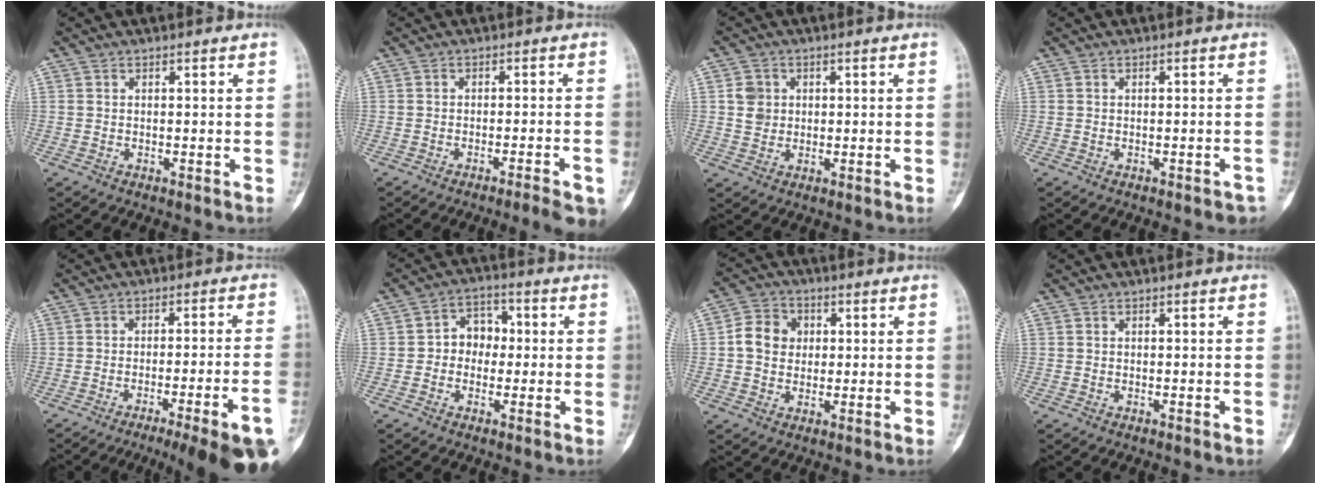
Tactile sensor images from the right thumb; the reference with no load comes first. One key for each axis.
{"total": 6.8, "fx": -4.8, "fy": 0.5, "fz": 4.8, "tx": -0.056, "ty": 0.014, "tz": -0.062}
{"total": 3.8, "fx": 0.6, "fy": 3.5, "fz": 1.3, "tx": 0.000, "ty": 0.001, "tz": 0.010}
{"total": 2.4, "fx": -1.8, "fy": 0.9, "fz": 1.4, "tx": -0.009, "ty": 0.012, "tz": -0.017}
{"total": 16.9, "fx": -10.1, "fy": 1.5, "fz": 13.5, "tx": -0.137, "ty": 0.042, "tz": -0.144}
{"total": 6.3, "fx": -0.3, "fy": 5.1, "fz": 3.7, "tx": -0.023, "ty": 0.024, "tz": -0.019}
{"total": 7.0, "fx": 0.7, "fy": 6.1, "fz": 3.4, "tx": -0.041, "ty": 0.011, "tz": 0.003}
{"total": 0.6, "fx": -0.4, "fy": -0.1, "fz": 0.5, "tx": -0.008, "ty": 0.001, "tz": -0.005}